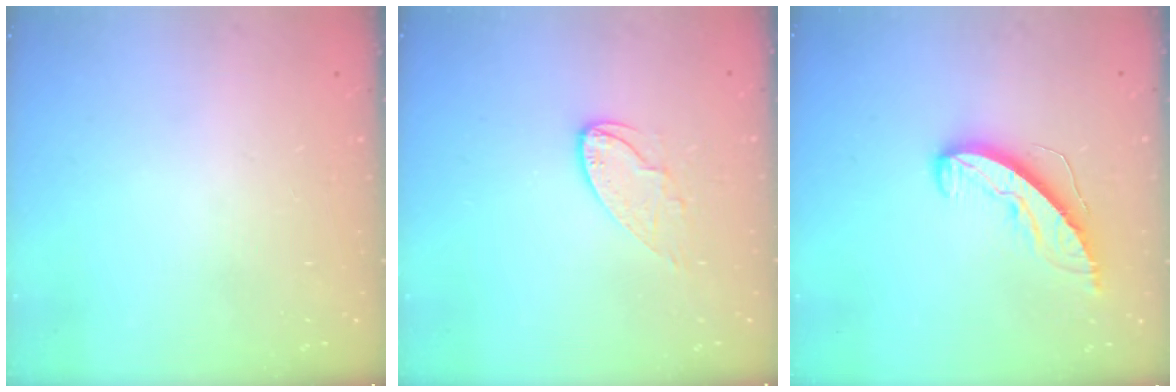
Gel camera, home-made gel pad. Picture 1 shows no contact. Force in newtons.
{"total": 7.2, "press": 7.2, "slide": 0.2}
{"total": 8.4, "press": 8.4, "slide": 0.2}